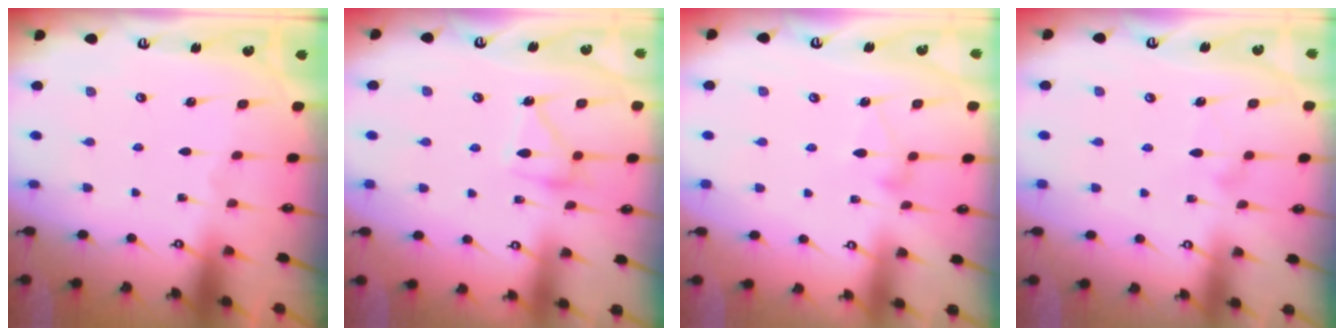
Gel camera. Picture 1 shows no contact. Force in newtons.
{"total": 14.0, "press": 14.0, "slide": 0.7}
{"total": 7.3, "press": 7.3, "slide": 0.3}
{"total": 7.6, "press": 7.6, "slide": 0.4}